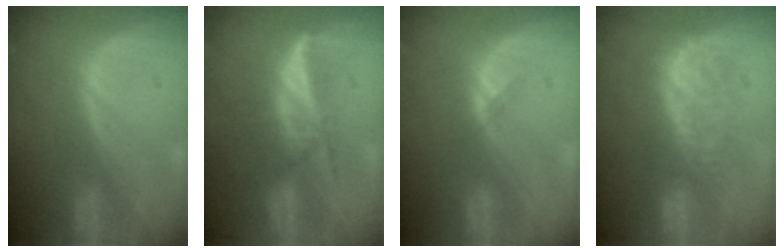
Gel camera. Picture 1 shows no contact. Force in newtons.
{"total": 6.0, "press": 5.2, "slide": 2.9}
{"total": 1.1, "press": 0.8, "slide": 0.7}
{"total": 7.7, "press": 7.3, "slide": 2.7}